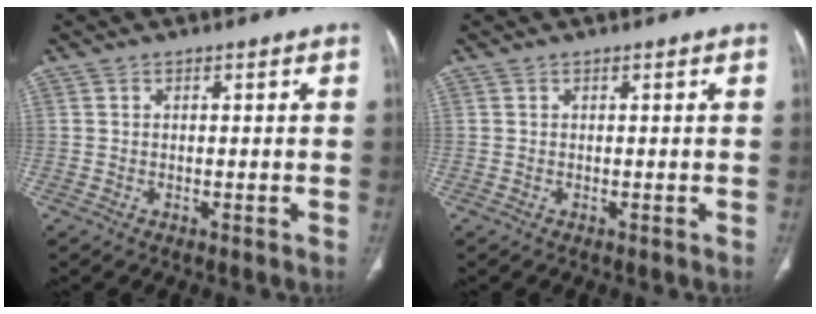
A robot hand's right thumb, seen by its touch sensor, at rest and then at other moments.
{"total": 0.0}